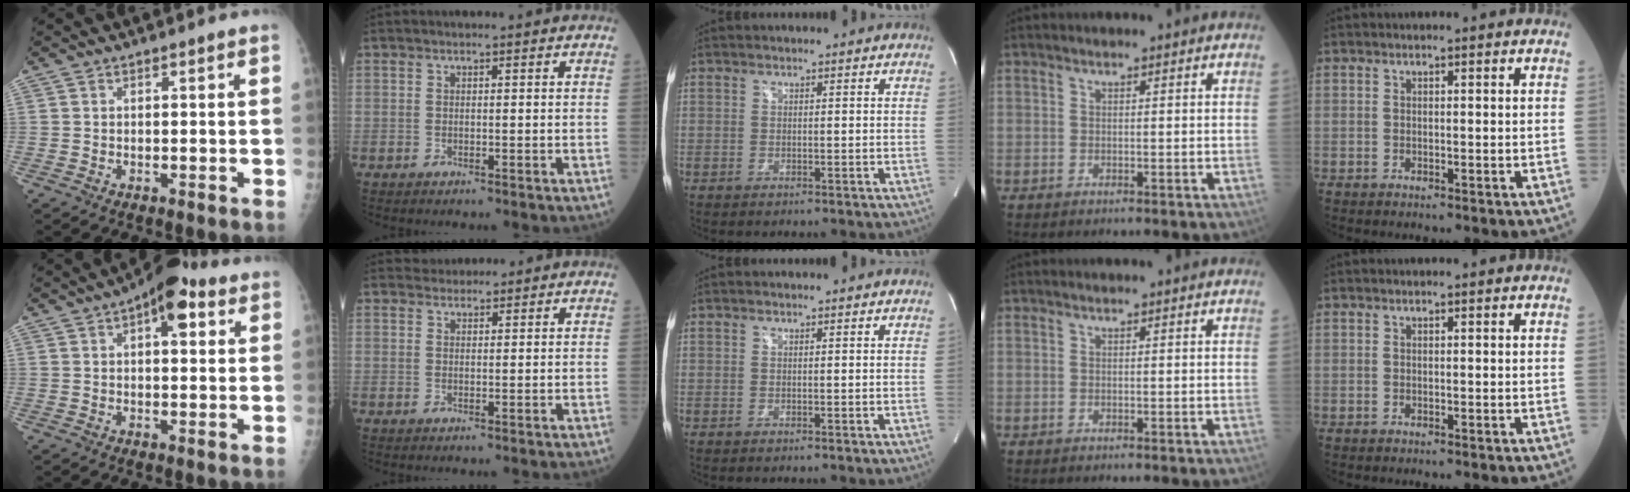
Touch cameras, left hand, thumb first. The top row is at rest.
{"thumb": {"total": 9.2, "force": [3.9, 4.3, 7.1], "torque": [-0.075, 0.006, 0.048]}, "index": {"total": 1.7, "force": [1.5, 0.7, -0.2], "torque": [0.000, 0.014, 0.023]}}